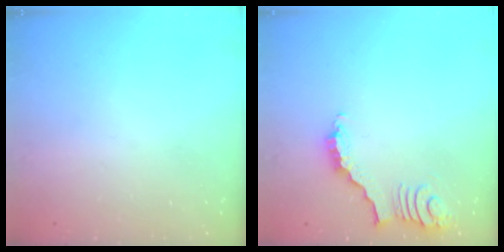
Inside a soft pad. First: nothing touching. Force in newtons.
{"total": 3.5, "press": 3.5, "slide": 0.4}